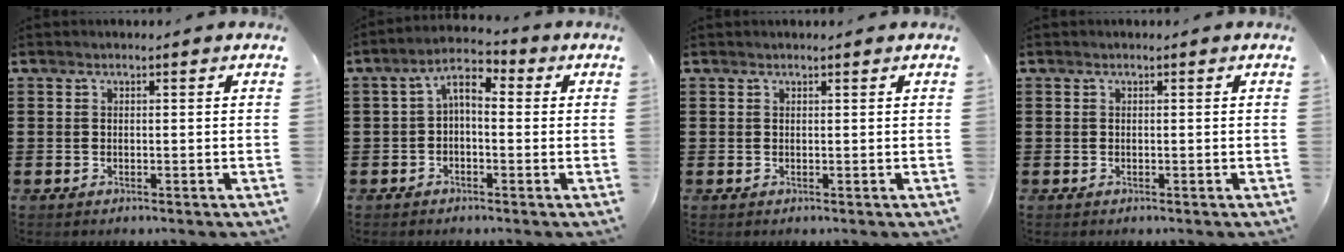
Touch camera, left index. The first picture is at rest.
{"total": 4.7, "force": [0.6, 2.2, 4.1], "torque": [-0.083, 0.007, 0.005]}
{"total": 0.0}
{"total": 0.0}